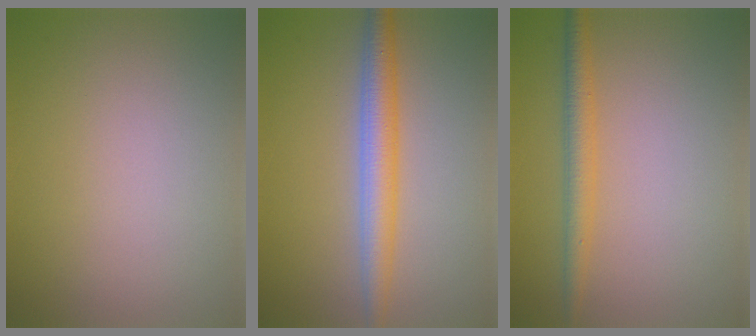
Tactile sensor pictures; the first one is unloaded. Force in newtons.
{"total": 3.9, "press": 3.9, "slide": 0.1}
{"total": 2.4, "press": 2.4, "slide": 0.2}